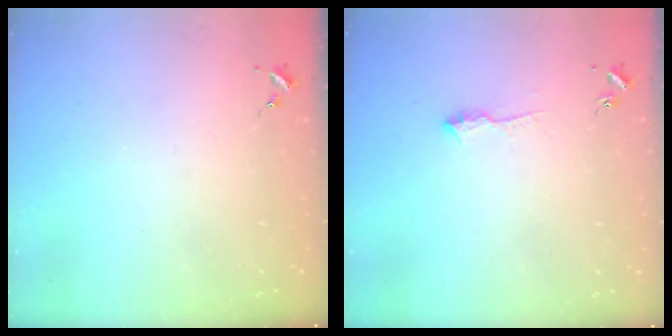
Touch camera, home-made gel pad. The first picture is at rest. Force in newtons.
{"total": 6.0, "press": 5.9, "slide": 0.7}